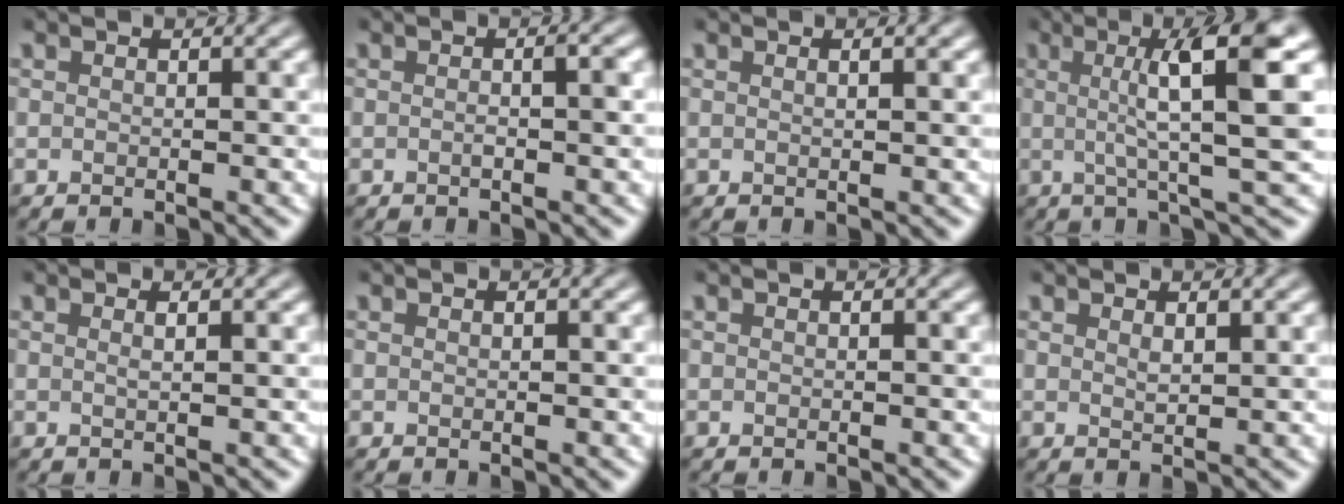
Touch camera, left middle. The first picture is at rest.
{"total": 1.5, "force": [-0.2, 0.2, 1.5], "torque": [-0.024, 0.002, -0.003]}
{"total": 1.1, "force": [0.5, 0.3, 0.9], "torque": [-0.008, -0.002, 0.001]}
{"total": 8.3, "force": [1.4, 1.4, 8.1], "torque": [-0.109, 0.012, 0.022]}
{"total": 1.0, "force": [0.4, 0.3, 0.9], "torque": [-0.008, 0.000, 0.001]}
{"total": 0.0}
{"total": 0.0}
{"total": 0.9, "force": [0.6, 0.2, 0.6], "torque": [-0.012, -0.004, 0.012]}